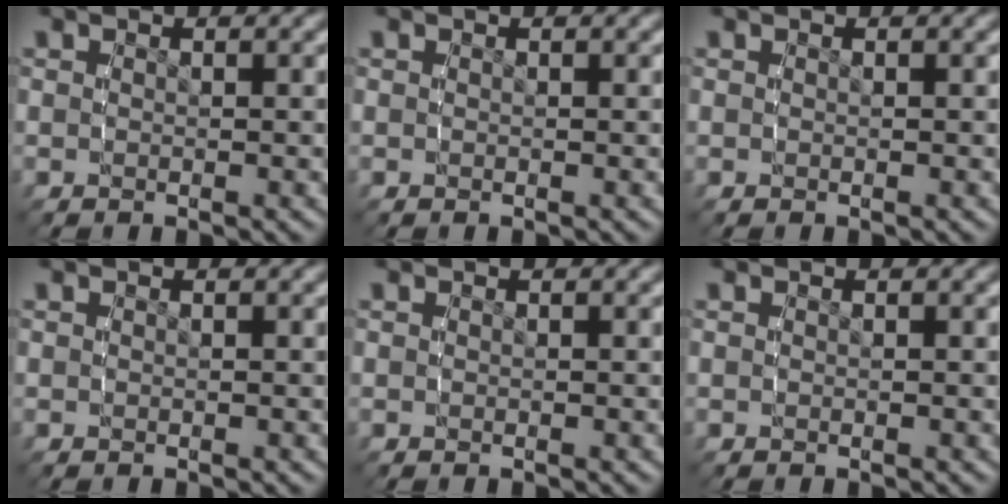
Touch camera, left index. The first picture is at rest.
{"total": 0.0}
{"total": 0.0}
{"total": 0.0}
{"total": 0.0}
{"total": 0.0}